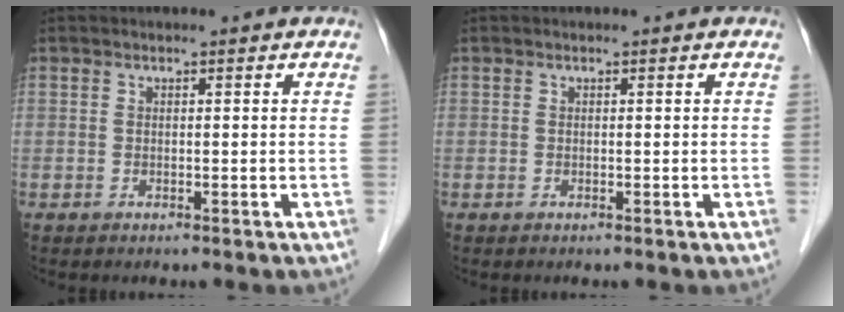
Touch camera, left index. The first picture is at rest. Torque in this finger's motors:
{"motor_torque": [0.00, 0.00, 0.00, 0.00]}